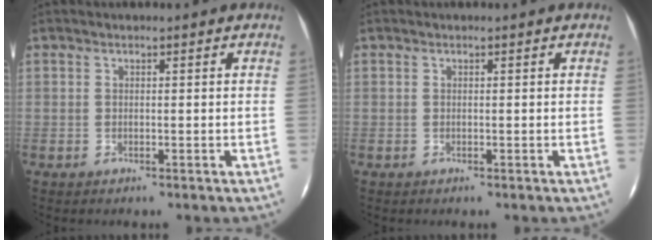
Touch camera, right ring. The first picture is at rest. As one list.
[{"total": 0.0}]